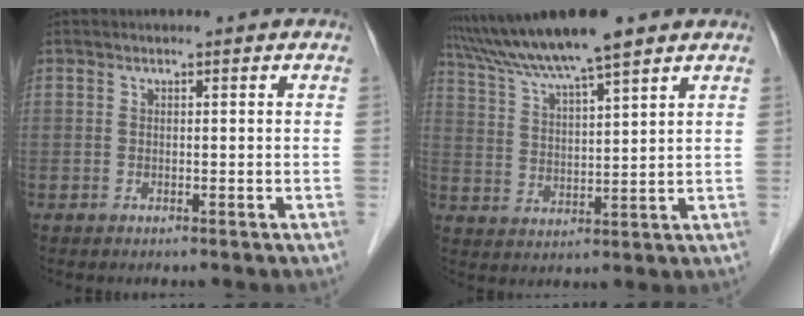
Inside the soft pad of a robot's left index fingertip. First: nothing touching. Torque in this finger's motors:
{"motor_torque": [1.01, -1.12, 0.72, 0.13]}